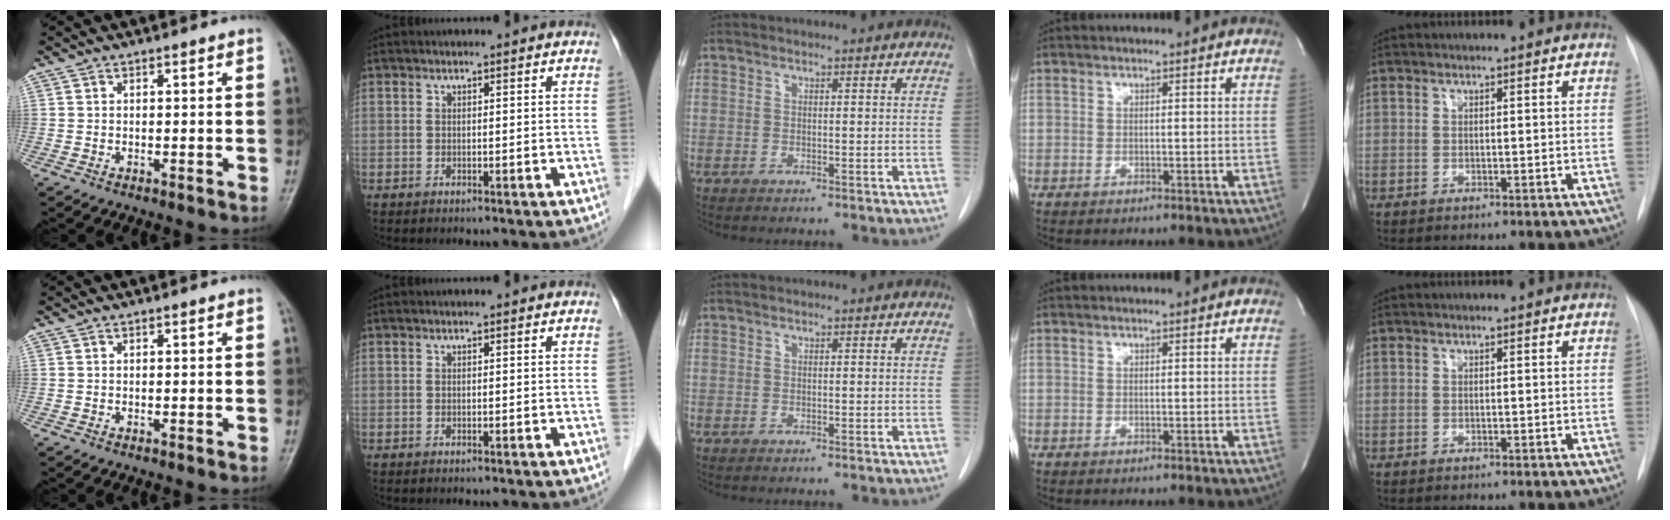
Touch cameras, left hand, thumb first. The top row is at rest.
{}